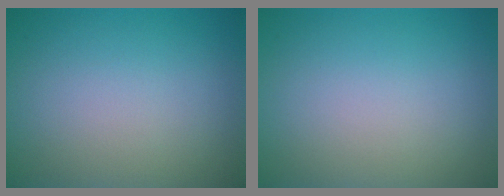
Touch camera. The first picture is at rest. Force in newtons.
{"total": 0.0}